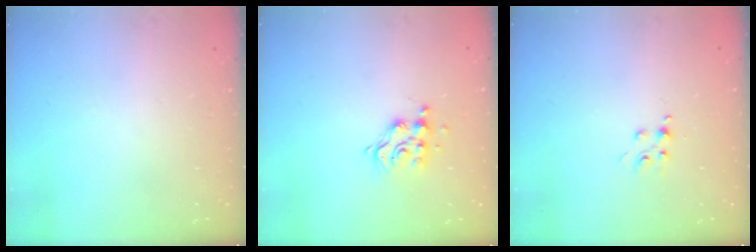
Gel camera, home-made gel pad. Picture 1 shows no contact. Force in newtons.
{"total": 9.2, "press": 9.2, "slide": 0.8}
{"total": 4.9, "press": 4.9, "slide": 0.7}